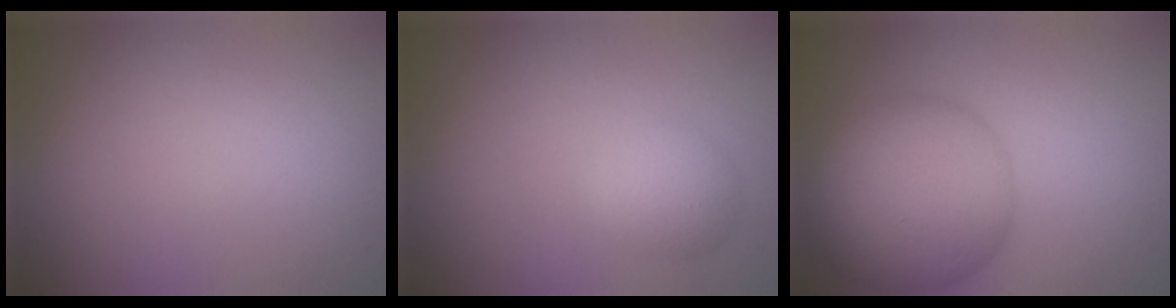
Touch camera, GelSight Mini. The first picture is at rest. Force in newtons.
{"total": 2.6, "press": 2.6, "slide": 0.1}
{"total": 9.5, "press": 9.5, "slide": 0.2}